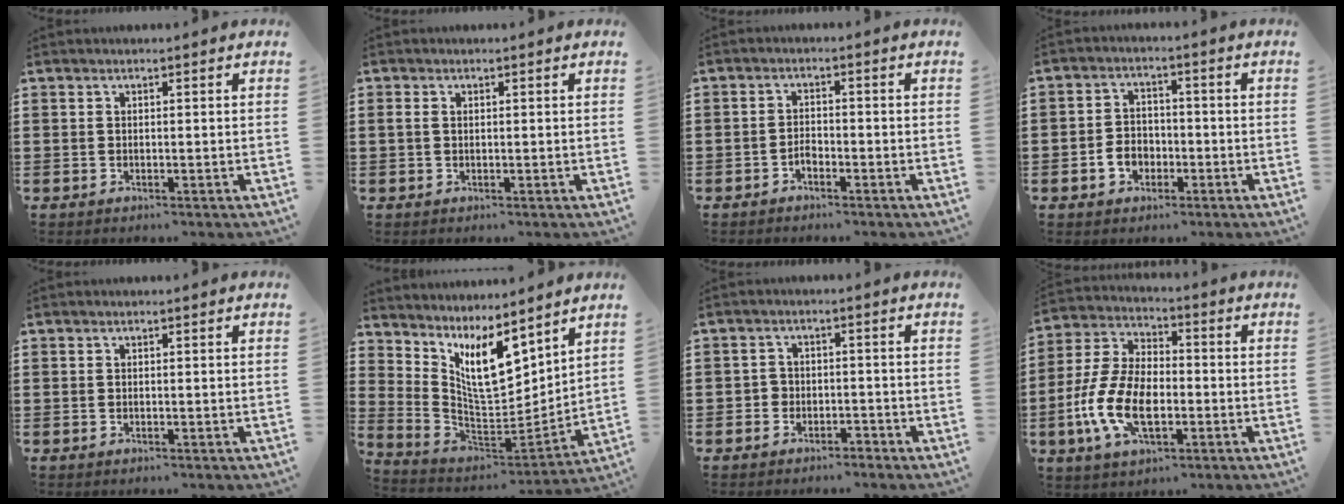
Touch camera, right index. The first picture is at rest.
{"total": 1.0, "force": [0.2, 0.7, 0.7], "torque": [-0.016, 0.006, 0.002]}
{"total": 1.6, "force": [-1.2, 0.9, 0.8], "torque": [-0.019, 0.003, -0.024]}
{"total": 3.9, "force": [-1.6, 3.1, 1.7], "torque": [-0.039, 0.003, -0.030]}
{"total": 0.0}
{"total": 9.8, "force": [5.5, 4.0, 7.1], "torque": [-0.141, -0.030, 0.106]}
{"total": 2.4, "force": [-1.9, 1.4, 0.1], "torque": [-0.011, 0.002, -0.042]}
{"total": 10.7, "force": [-3.4, 5.5, 8.5], "torque": [-0.213, -0.009, -0.069]}